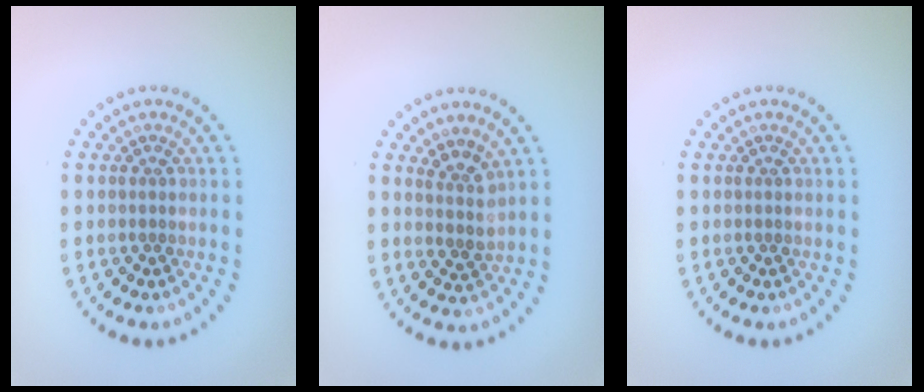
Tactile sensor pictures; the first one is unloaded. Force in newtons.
{"total": 2.0, "press": 1.5, "slide": 1.3}
{"total": 0.0}